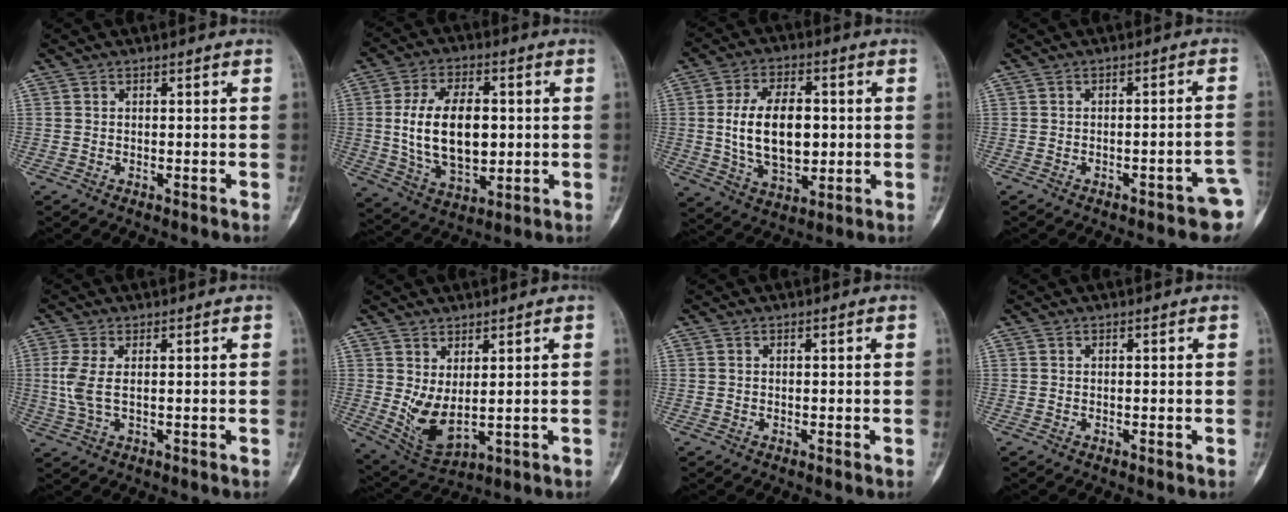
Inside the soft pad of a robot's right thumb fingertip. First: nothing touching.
{"total": 15.9, "force": [0.8, 9.2, 13.0], "torque": [-0.208, -0.003, 0.022]}
{"total": 14.6, "force": [0.6, 8.5, 11.8], "torque": [-0.184, 0.000, 0.017]}
{"total": 6.8, "force": [-3.3, 1.9, 5.7], "torque": [-0.056, 0.024, -0.039]}
{"total": 5.3, "force": [0.6, 1.9, 4.9], "torque": [-0.141, -0.003, 0.015]}
{"total": 7.9, "force": [0.7, 3.4, 7.1], "torque": [-0.132, -0.020, 0.035]}
{"total": 0.0}
{"total": 0.0}